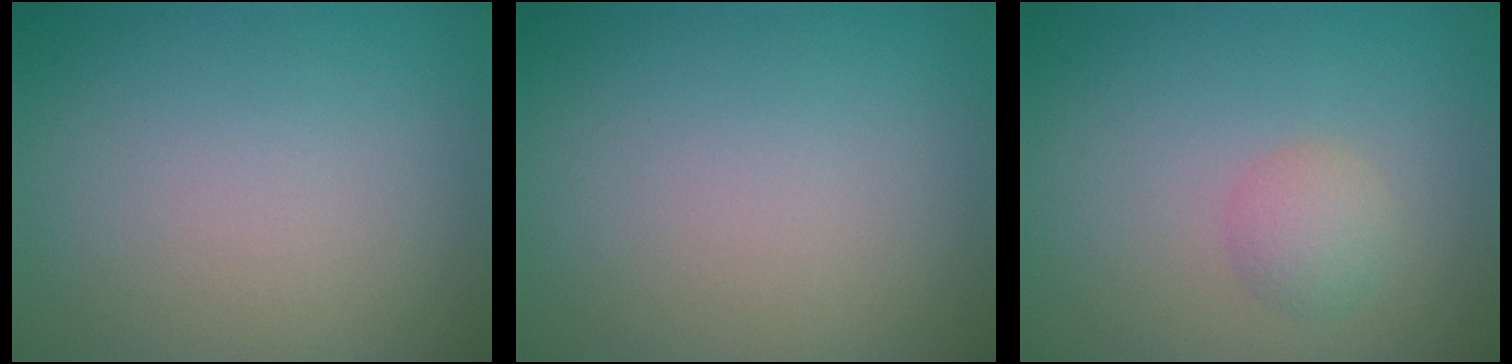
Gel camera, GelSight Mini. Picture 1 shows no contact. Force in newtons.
{"total": 0.0}
{"total": 1.9, "press": 1.9, "slide": 0.0}